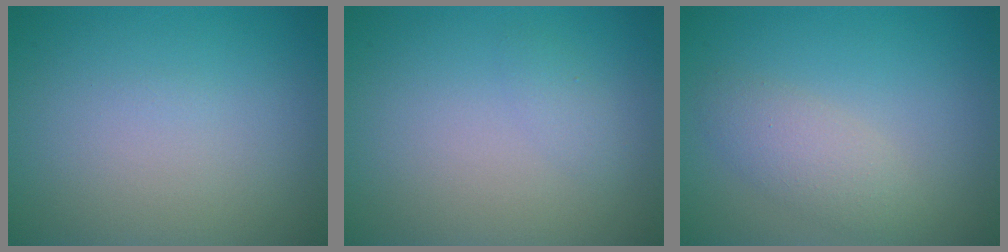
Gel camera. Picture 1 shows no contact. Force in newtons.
{"total": 0.9, "press": 0.9, "slide": 0.2}
{"total": 2.5, "press": 2.5, "slide": 0.1}